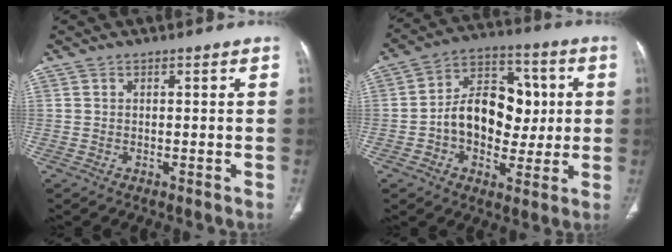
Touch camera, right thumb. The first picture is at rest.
{"total": 15.7, "force": [-0.1, 11.1, 11.1], "torque": [-0.126, 0.031, -0.002]}